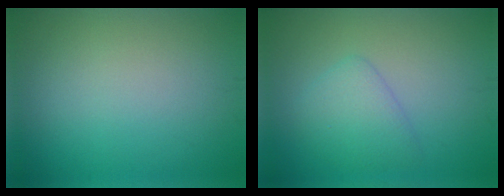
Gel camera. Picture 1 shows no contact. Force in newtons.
{"total": 2.7, "press": 2.7, "slide": 0.1}